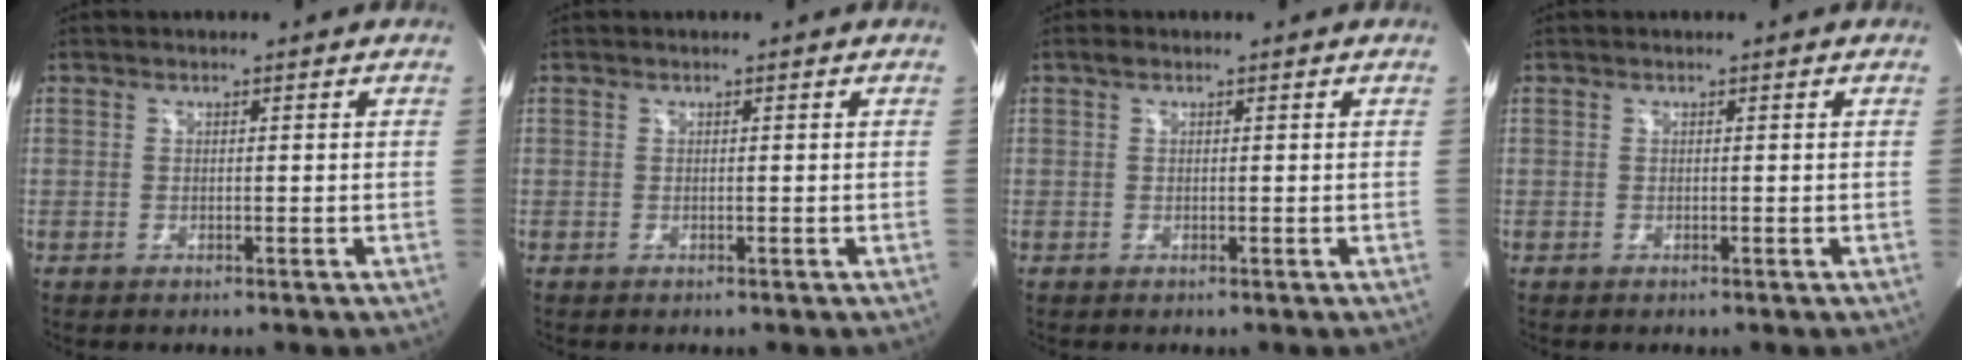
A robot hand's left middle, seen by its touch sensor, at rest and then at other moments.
{"total": 0.0}
{"total": 0.6, "force": [0.4, 0.3, 0.4], "torque": [-0.009, 0.010, 0.006]}
{"total": 0.0}